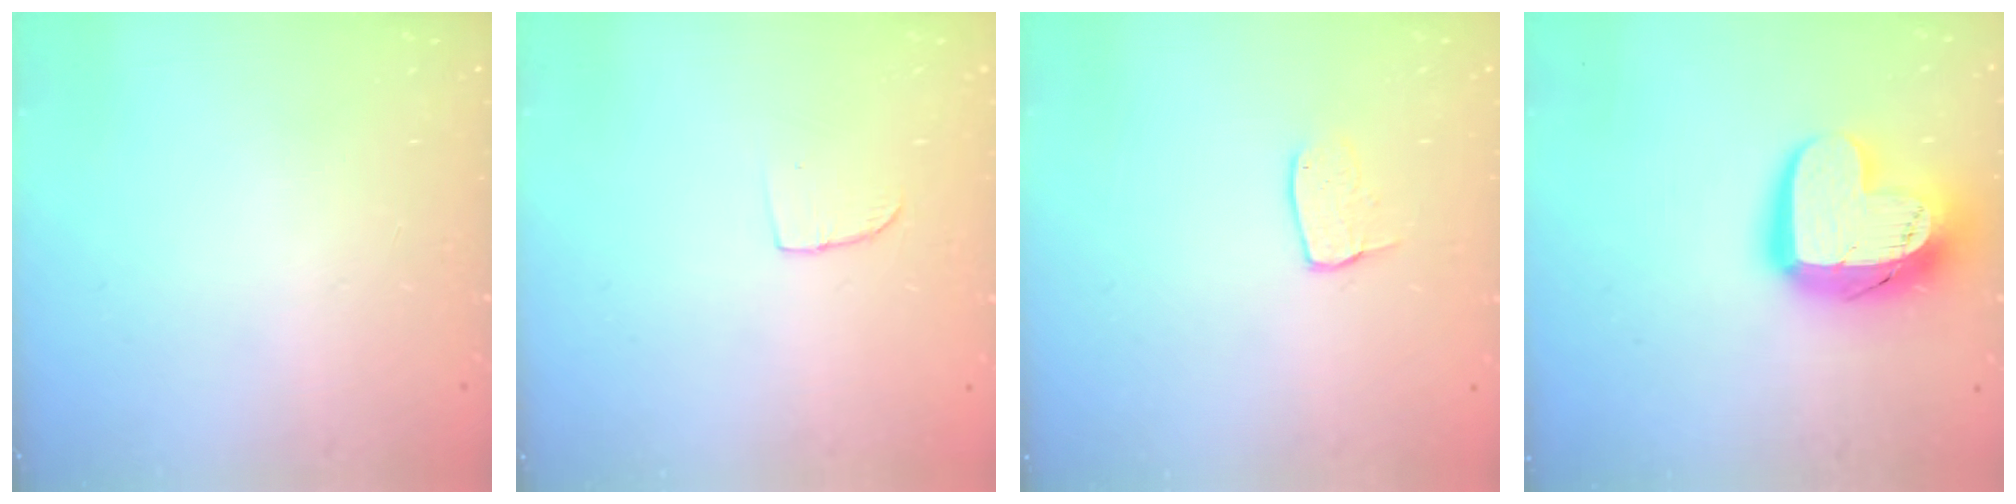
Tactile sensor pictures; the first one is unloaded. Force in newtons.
{"total": 3.8, "press": 3.8, "slide": 0.4}
{"total": 5.2, "press": 5.2, "slide": 0.3}
{"total": 18.0, "press": 17.9, "slide": 1.2}